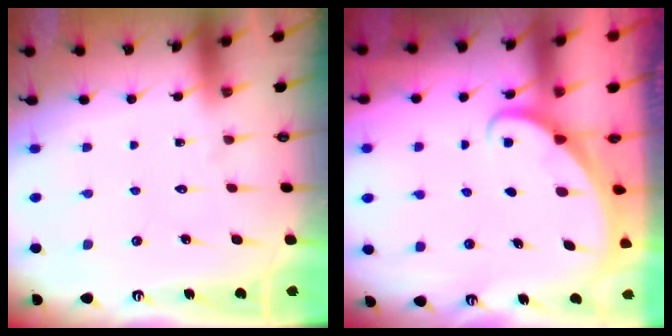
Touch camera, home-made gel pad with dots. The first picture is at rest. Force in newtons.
{"total": 1.6, "press": 1.6, "slide": 0.0}